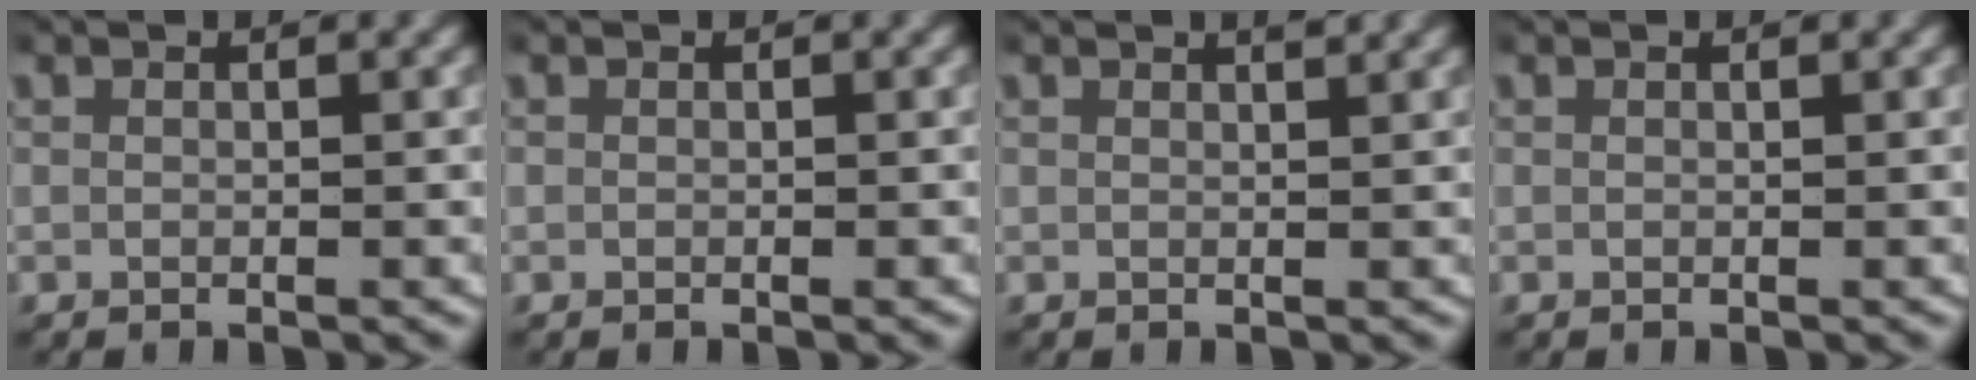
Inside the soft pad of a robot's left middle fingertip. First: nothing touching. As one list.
[{"total": 0.0}, {"total": 1.1, "force": [0.9, -0.1, 0.6], "torque": [-0.005, 0.001, 0.013]}, {"total": 0.0}]